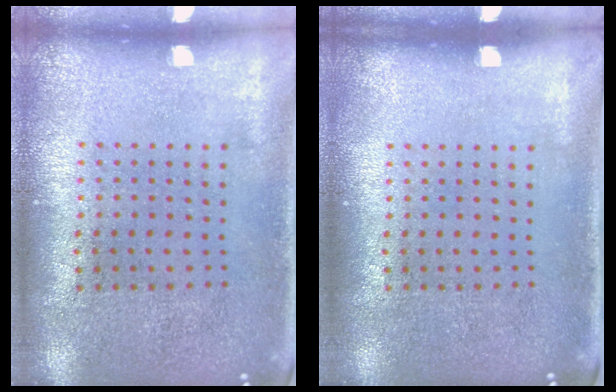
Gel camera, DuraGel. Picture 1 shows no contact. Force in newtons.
{"total": 0.0}